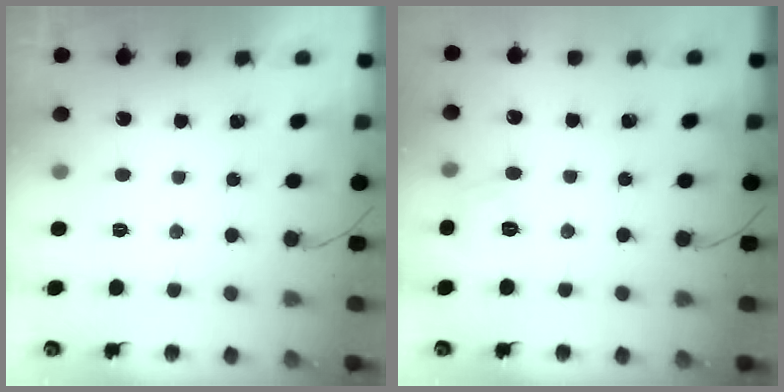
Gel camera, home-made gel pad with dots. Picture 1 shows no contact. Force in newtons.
{"total": 6.1, "press": 5.9, "slide": 1.5}